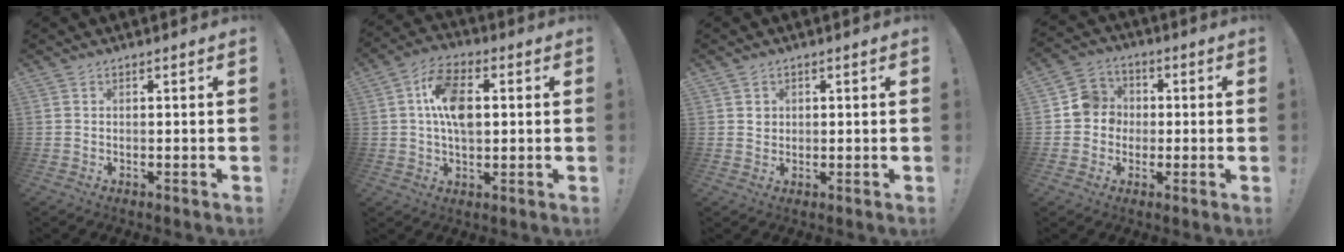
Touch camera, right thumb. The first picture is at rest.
{"total": 12.3, "force": [1.5, 7.4, 9.7], "torque": [-0.172, 0.013, 0.029]}
{"total": 2.2, "force": [0.7, 2.0, 0.3], "torque": [0.000, -0.001, 0.012]}
{"total": 8.4, "force": [-0.8, 8.1, 1.9], "torque": [-0.023, 0.023, -0.009]}